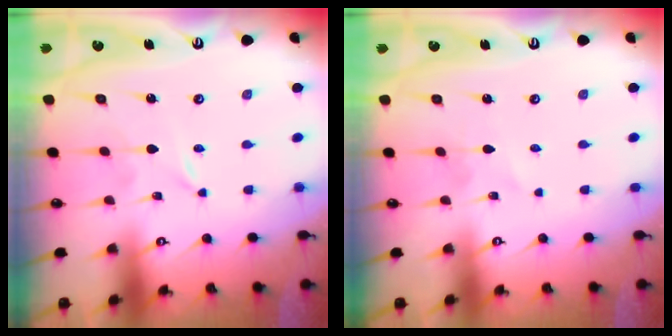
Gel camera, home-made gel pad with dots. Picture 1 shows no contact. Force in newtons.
{"total": 1.4, "press": 1.4, "slide": 0.1}